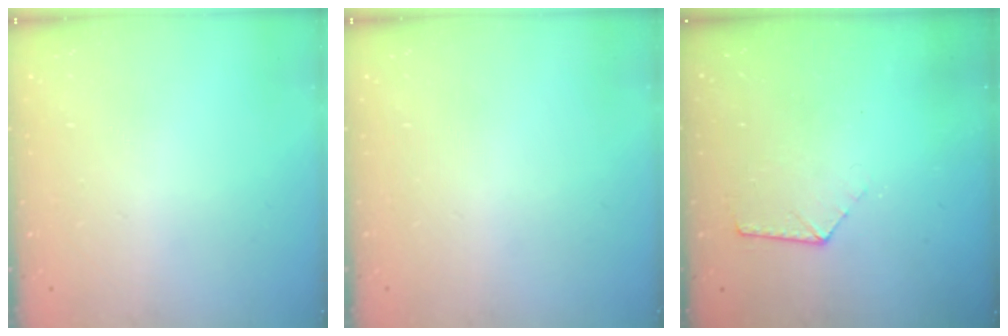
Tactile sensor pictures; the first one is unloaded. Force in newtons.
{"total": 0.0}
{"total": 6.5, "press": 6.5, "slide": 0.5}